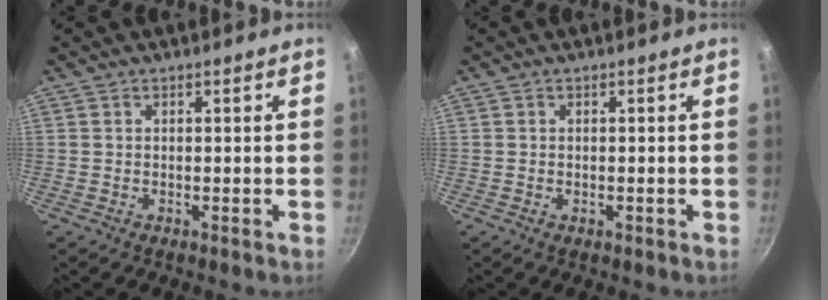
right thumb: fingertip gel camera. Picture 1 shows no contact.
{"total": 0.8, "force": [-0.2, 0.5, 0.5], "torque": [-0.007, 0.001, -0.004]}